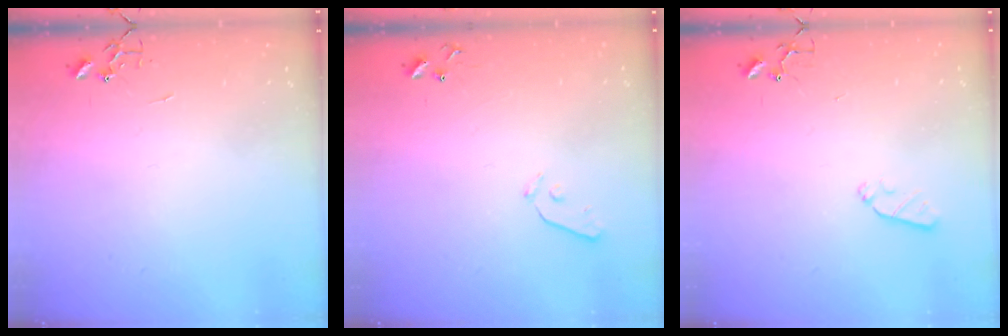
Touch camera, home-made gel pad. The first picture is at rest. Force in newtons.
{"total": 4.9, "press": 4.9, "slide": 0.5}
{"total": 5.2, "press": 5.2, "slide": 0.8}